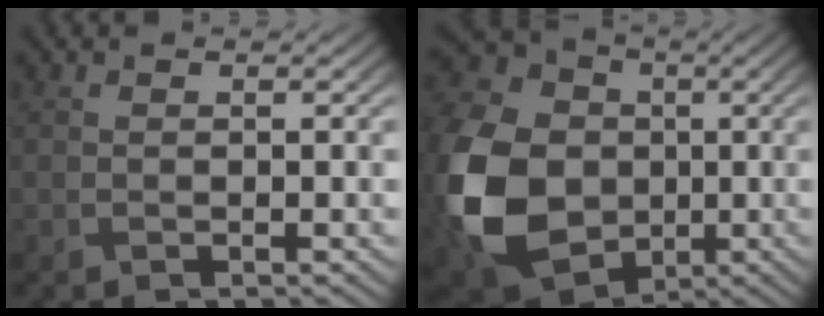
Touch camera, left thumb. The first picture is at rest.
{"total": 18.4, "force": [-2.8, 14.4, 11.1], "torque": [-0.315, -0.024, -0.054]}